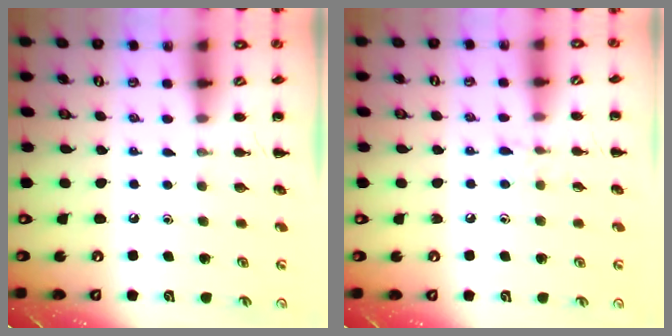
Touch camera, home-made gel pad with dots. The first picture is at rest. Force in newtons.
{"total": 5.9, "press": 5.6, "slide": 1.7}